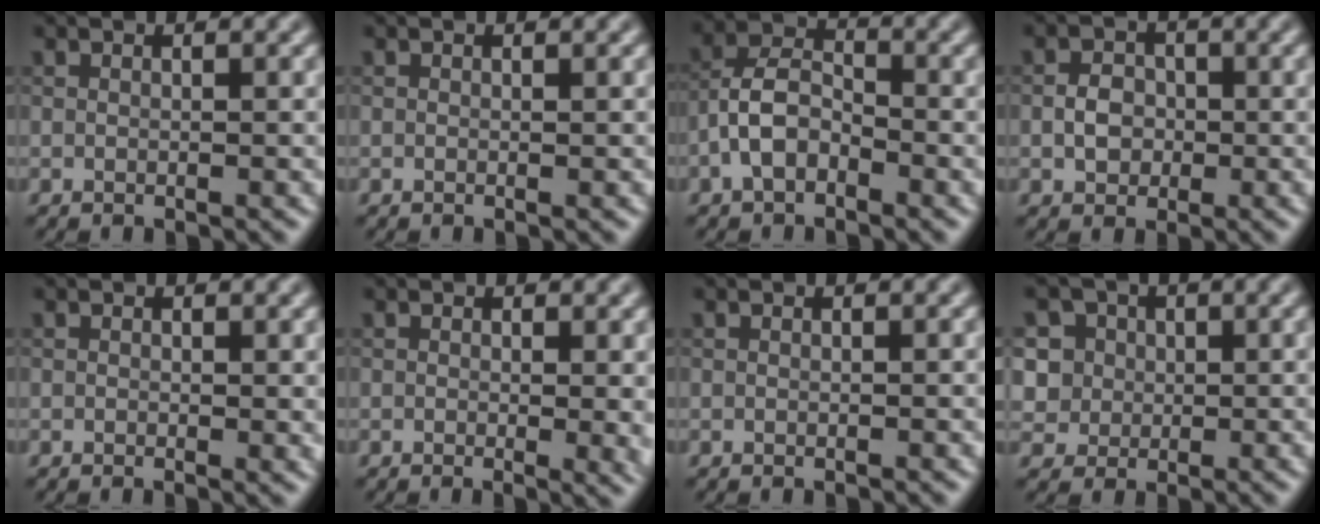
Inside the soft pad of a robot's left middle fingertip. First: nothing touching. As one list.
[{"total": 0.0}, {"total": 3.9, "force": [-1.8, 2.3, 2.6], "torque": [-0.050, 0.013, -0.044]}, {"total": 2.4, "force": [-0.4, 1.9, 1.3], "torque": [-0.019, 0.002, -0.012]}, {"total": 0.8, "force": [0.2, 0.4, 0.7], "torque": [-0.007, -0.004, 0.002]}, {"total": 2.7, "force": [0.2, 0.9, 2.6], "torque": [-0.027, -0.008, 0.004]}, {"total": 0.0}, {"total": 6.0, "force": [2.3, 5.1, 2.0], "torque": [-0.032, 0.018, 0.026]}]